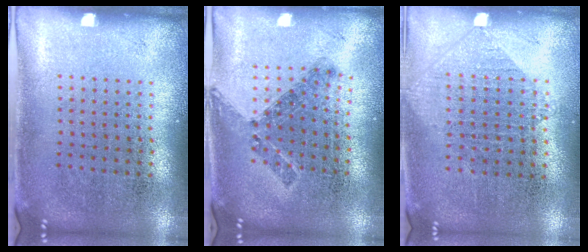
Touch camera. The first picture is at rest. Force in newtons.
{"total": 0.8, "press": 0.8, "slide": 0.3}
{"total": 0.9, "press": 0.9, "slide": 0.3}